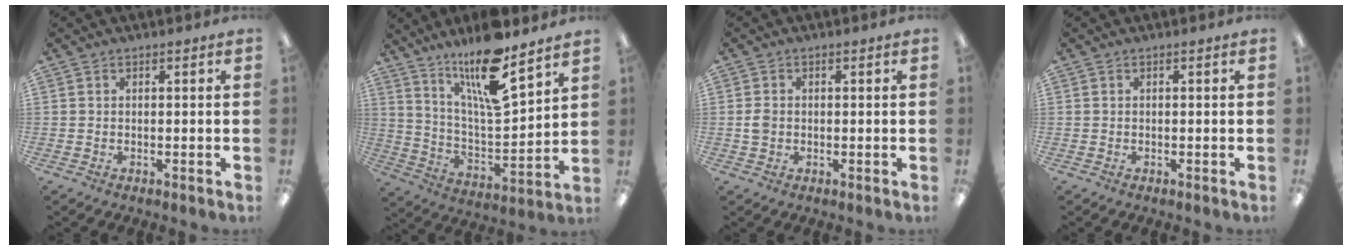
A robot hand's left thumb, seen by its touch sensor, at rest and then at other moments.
{"total": 16.9, "force": [12.6, 3.8, 10.5], "torque": [-0.189, -0.081, 0.210]}
{"total": 2.2, "force": [0.0, 1.8, 1.3], "torque": [-0.016, 0.002, -0.003]}
{"total": 0.0}